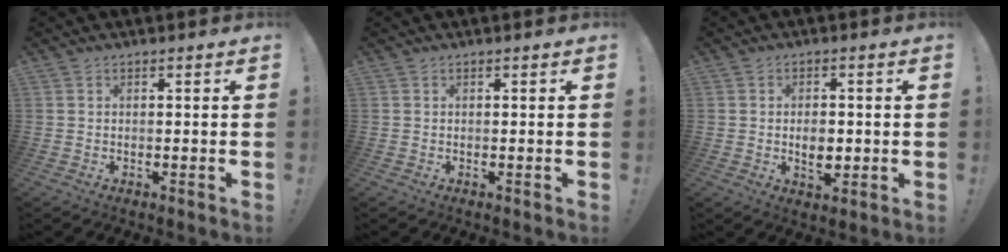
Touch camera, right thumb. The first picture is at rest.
{"total": 0.0}
{"total": 5.4, "force": [-0.7, 3.5, 4.0], "torque": [-0.045, -0.005, -0.015]}